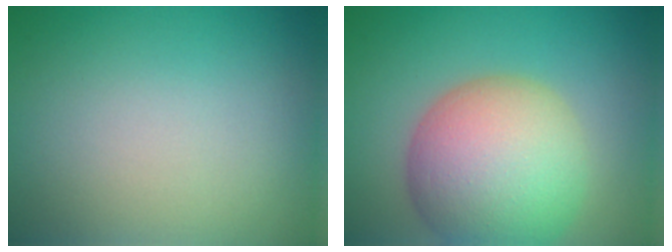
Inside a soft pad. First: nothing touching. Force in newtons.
{"total": 10.7, "press": 10.7, "slide": 0.8}